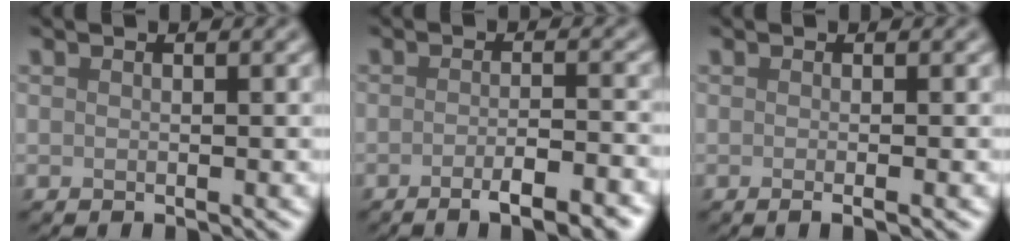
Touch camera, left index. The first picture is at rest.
{"total": 5.5, "force": [-3.0, 1.5, 4.3], "torque": [-0.052, 0.008, -0.040]}
{"total": 1.7, "force": [-0.3, 0.6, 1.6], "torque": [-0.013, -0.005, -0.009]}